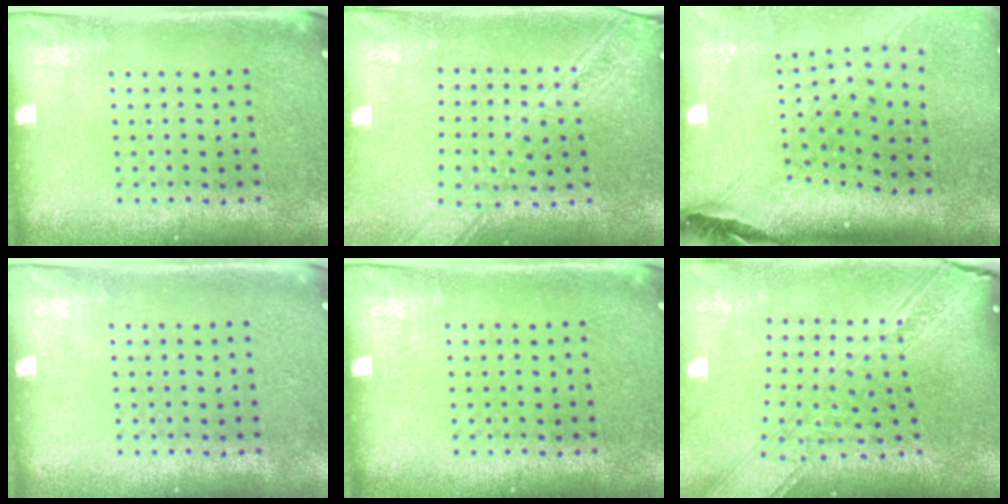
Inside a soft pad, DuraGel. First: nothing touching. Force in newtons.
{"total": 2.2, "press": 1.9, "slide": 1.2}
{"total": 2.8, "press": 2.1, "slide": 1.9}
{"total": 0.0}
{"total": 0.0}
{"total": 3.5, "press": 2.6, "slide": 2.4}